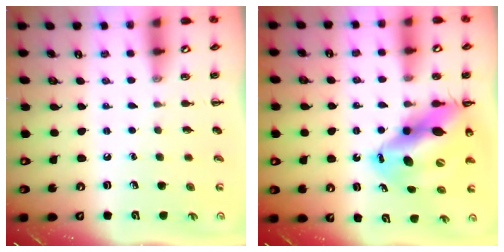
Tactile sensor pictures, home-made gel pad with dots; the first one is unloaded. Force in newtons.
{"total": 16.7, "press": 16.0, "slide": 5.0}